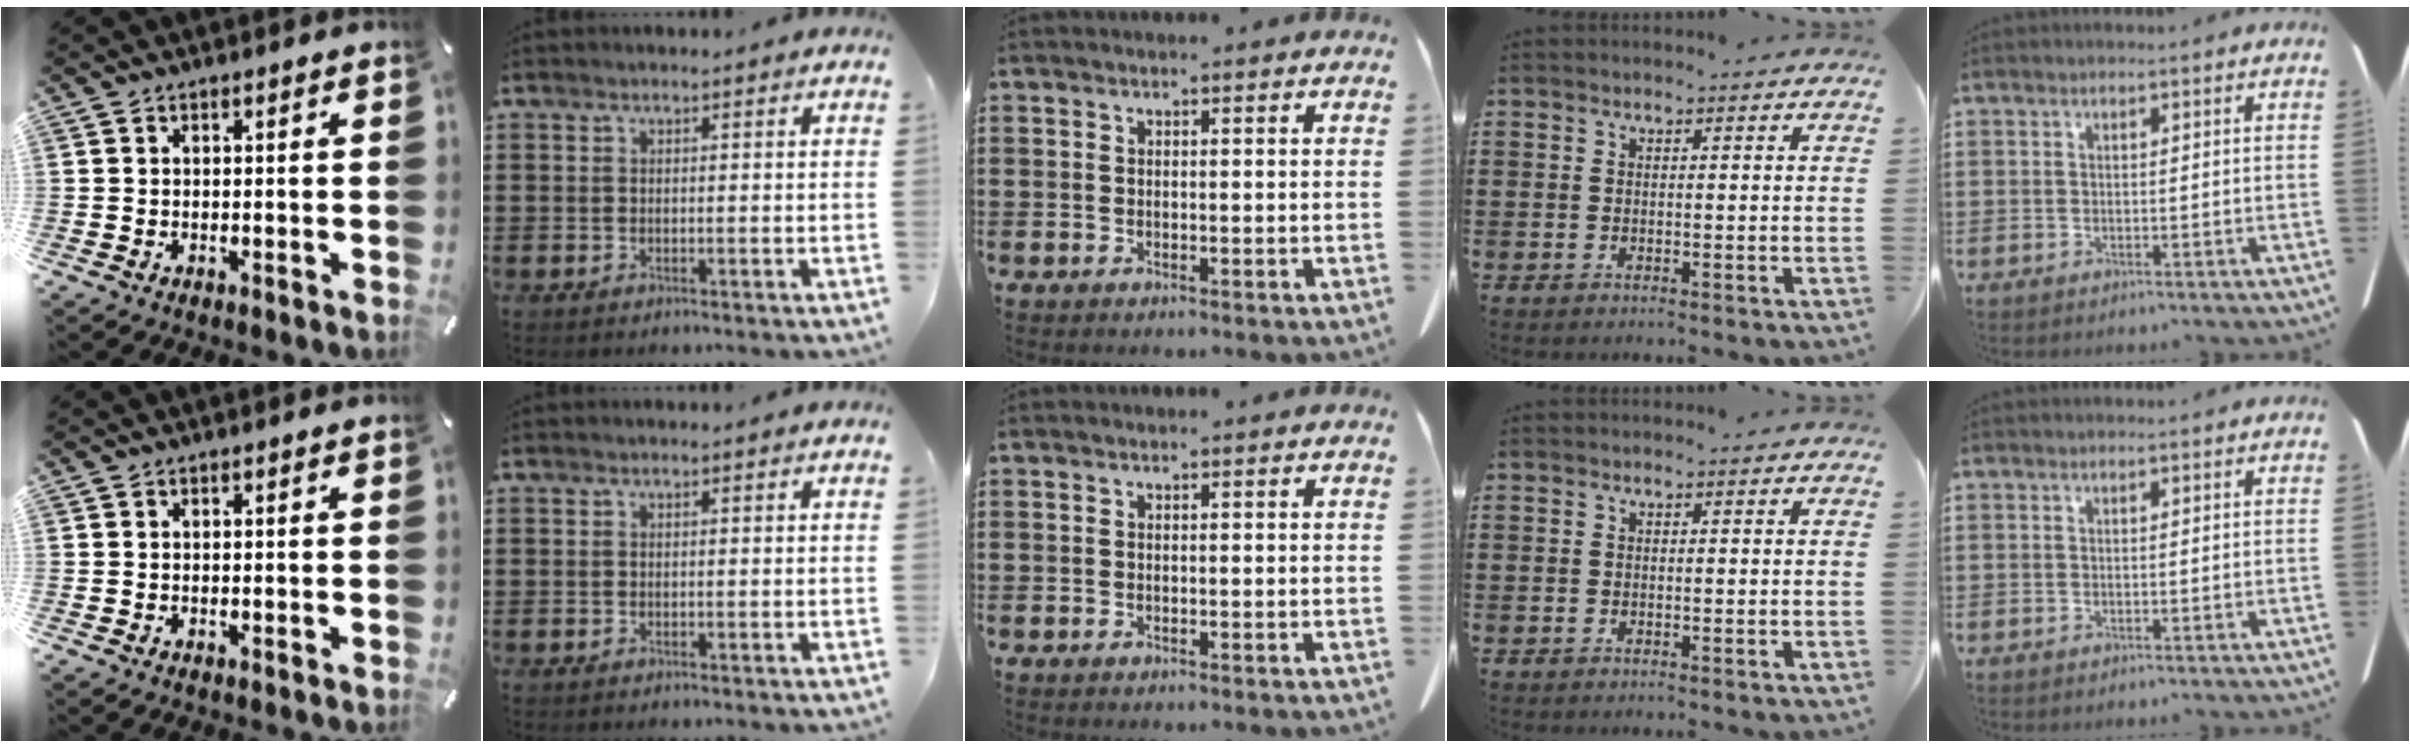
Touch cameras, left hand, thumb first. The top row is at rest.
{}